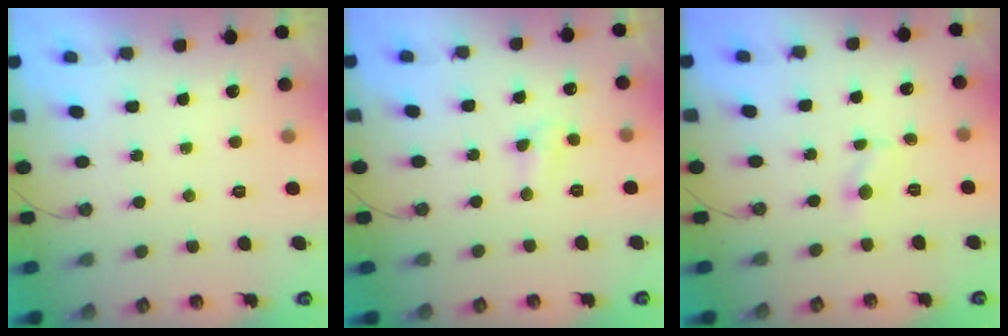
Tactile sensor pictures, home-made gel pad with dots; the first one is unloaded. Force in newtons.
{"total": 5.3, "press": 5.2, "slide": 0.9}
{"total": 2.1, "press": 2.1, "slide": 0.2}